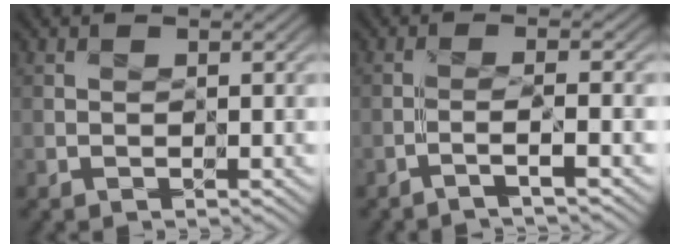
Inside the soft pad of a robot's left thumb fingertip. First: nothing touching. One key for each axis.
{"total": 2.1, "fx": -1.4, "fy": -0.5, "fz": 1.5, "tx": -0.024, "ty": 0.009, "tz": -0.046}